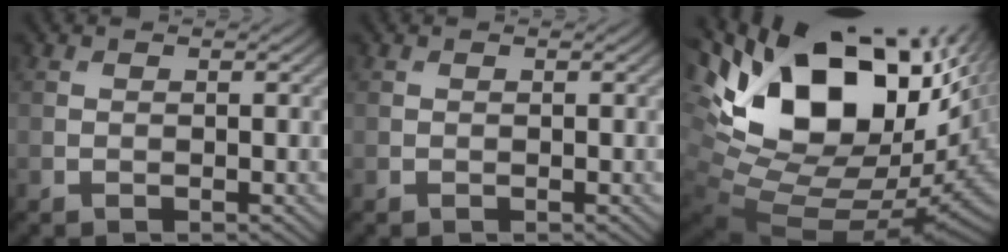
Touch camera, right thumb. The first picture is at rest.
{"total": 0.0}
{"total": 20.4, "force": [6.4, 12.2, 15.0], "torque": [-0.281, -0.002, 0.142]}